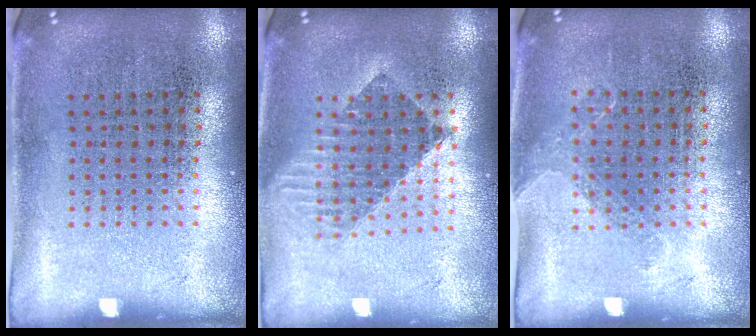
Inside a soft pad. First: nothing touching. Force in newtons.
{"total": 1.5, "press": 1.3, "slide": 0.8}
{"total": 1.0, "press": 0.8, "slide": 0.6}